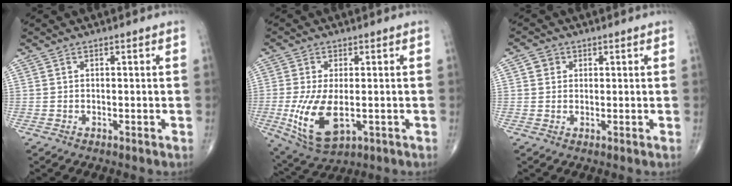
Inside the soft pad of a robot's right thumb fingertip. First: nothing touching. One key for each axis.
{"total": 11.4, "fx": -2.3, "fy": 5.5, "fz": 9.8, "tx": -0.196, "ty": -0.020, "tz": -0.027}
{"total": 2.3, "fx": 0.7, "fy": 2.1, "fz": 0.7, "tx": 0.000, "ty": -0.001, "tz": 0.008}